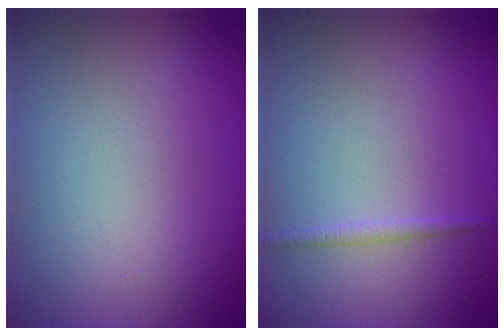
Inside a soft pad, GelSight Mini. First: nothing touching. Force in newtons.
{"total": 0.8, "press": 0.8, "slide": 0.1}